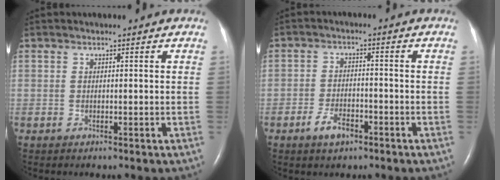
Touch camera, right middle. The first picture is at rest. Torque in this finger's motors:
{"motor_torque": [0.60, -0.54, 0.06, 0.06]}